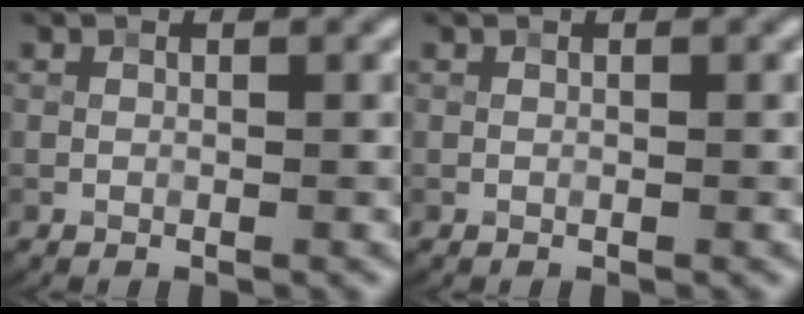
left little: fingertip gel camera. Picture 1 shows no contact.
{"total": 0.0}